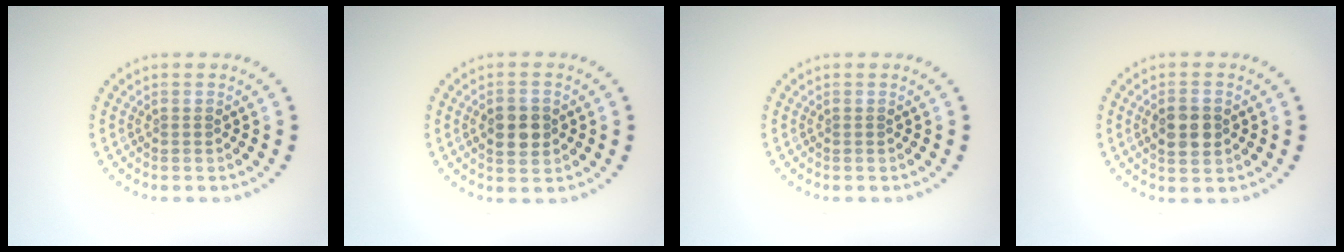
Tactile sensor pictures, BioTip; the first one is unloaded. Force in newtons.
{"total": 3.5, "press": 3.5, "slide": 0.1}
{"total": 0.0}
{"total": 3.1, "press": 3.1, "slide": 0.1}